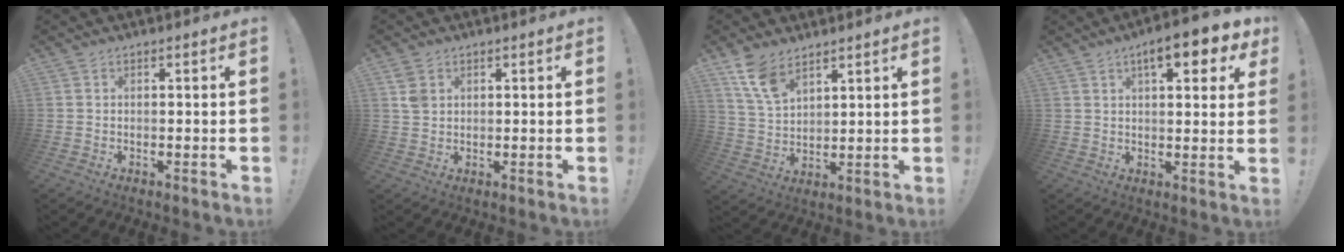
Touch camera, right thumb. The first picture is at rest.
{"total": 3.7, "force": [1.8, 2.7, 1.7], "torque": [-0.014, -0.006, 0.032]}
{"total": 9.1, "force": [6.5, 4.3, 4.6], "torque": [-0.084, -0.036, 0.126]}
{"total": 10.3, "force": [5.1, 3.3, 8.3], "torque": [-0.105, -0.023, 0.079]}